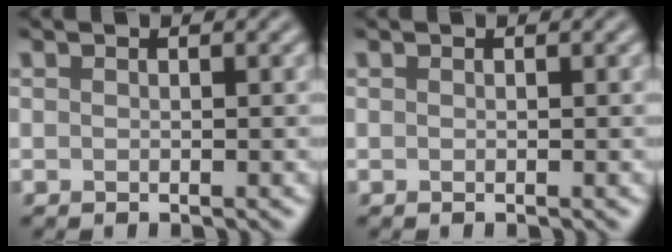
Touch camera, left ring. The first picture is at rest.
{"total": 0.0}